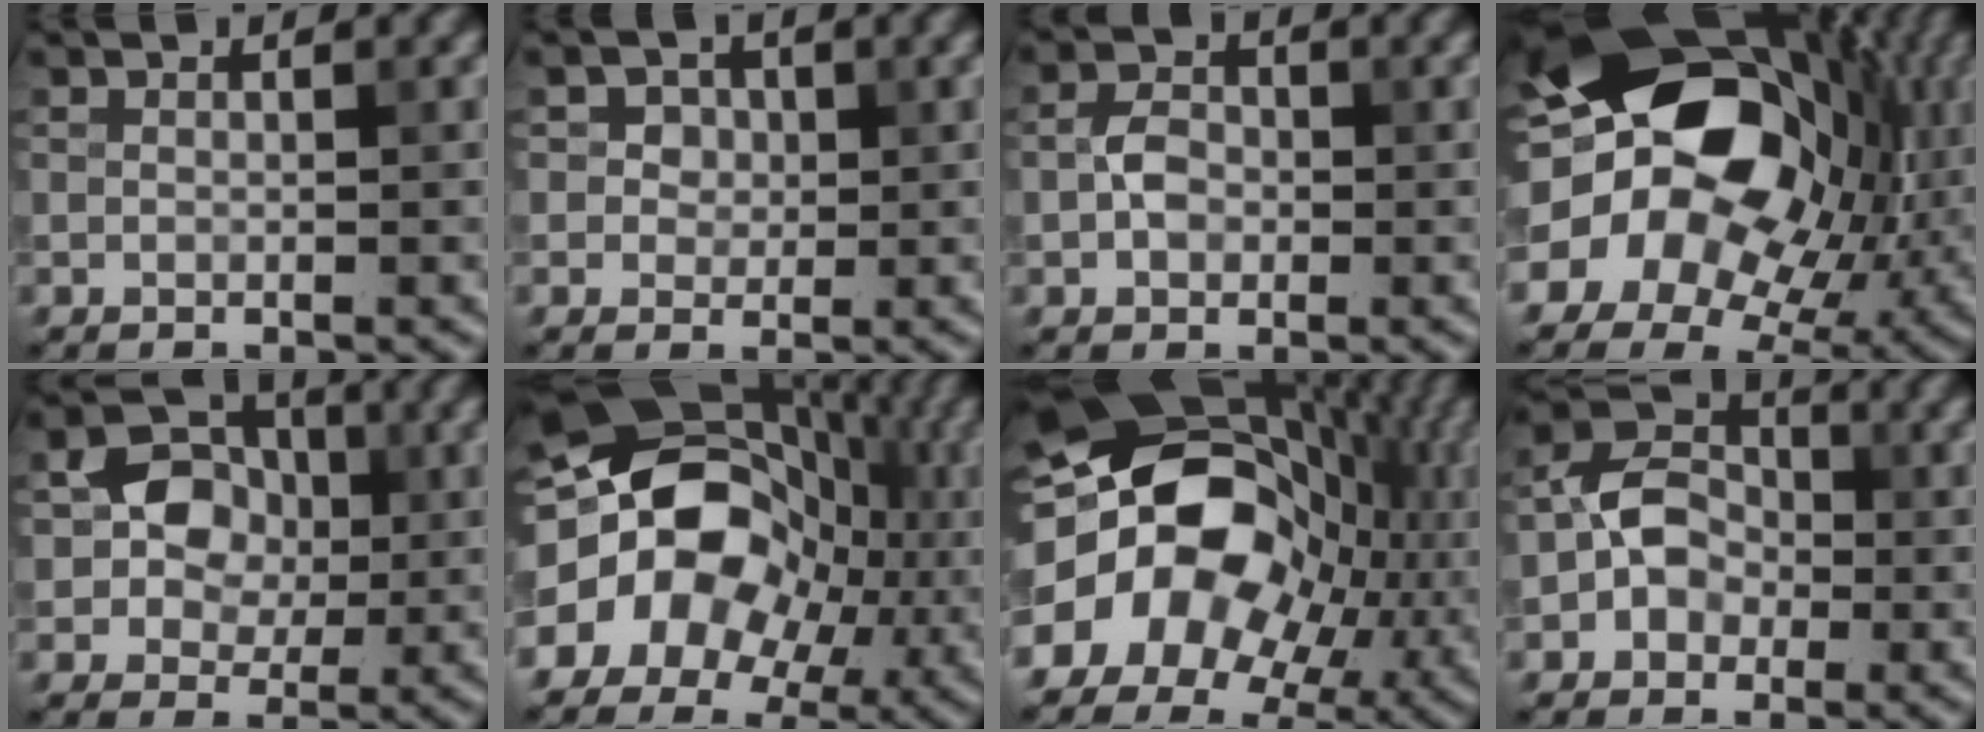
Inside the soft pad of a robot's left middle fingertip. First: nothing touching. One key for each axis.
{"total": 2.8, "fx": 1.2, "fy": 2.2, "fz": 1.3, "tx": -0.020, "ty": 0.006, "tz": 0.007}
{"total": 2.5, "fx": -0.5, "fy": 1.9, "fz": 1.6, "tx": -0.028, "ty": 0.004, "tz": -0.015}
{"total": 19.2, "fx": 2.6, "fy": 14.3, "fz": 12.5, "tx": -0.209, "ty": 0.019, "tz": 0.045}
{"total": 4.8, "fx": 0.4, "fy": 3.9, "fz": 2.6, "tx": -0.035, "ty": 0.003, "tz": -0.006}
{"total": 15.9, "fx": 0.2, "fy": 12.4, "fz": 9.9, "tx": -0.151, "ty": 0.001, "tz": -0.019}
{"total": 17.6, "fx": -0.4, "fy": 13.5, "fz": 11.2, "tx": -0.191, "ty": -0.005, "tz": -0.009}
{"total": 4.0, "fx": -0.9, "fy": 3.3, "fz": 2.1, "tx": -0.025, "ty": 0.012, "tz": -0.021}